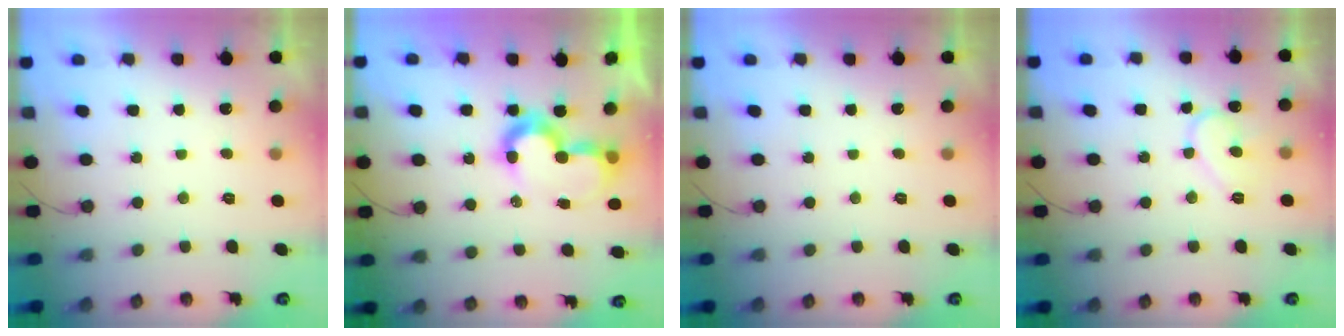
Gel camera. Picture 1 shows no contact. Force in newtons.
{"total": 9.8, "press": 9.4, "slide": 2.9}
{"total": 0.0}
{"total": 9.7, "press": 9.7, "slide": 0.8}